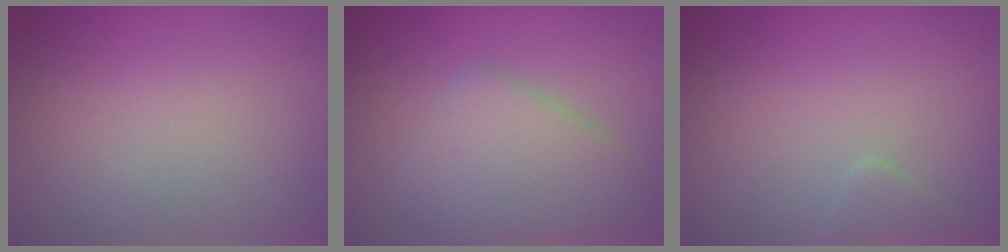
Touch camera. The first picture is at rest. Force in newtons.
{"total": 4.8, "press": 4.8, "slide": 0.1}
{"total": 1.2, "press": 1.2, "slide": 0.1}